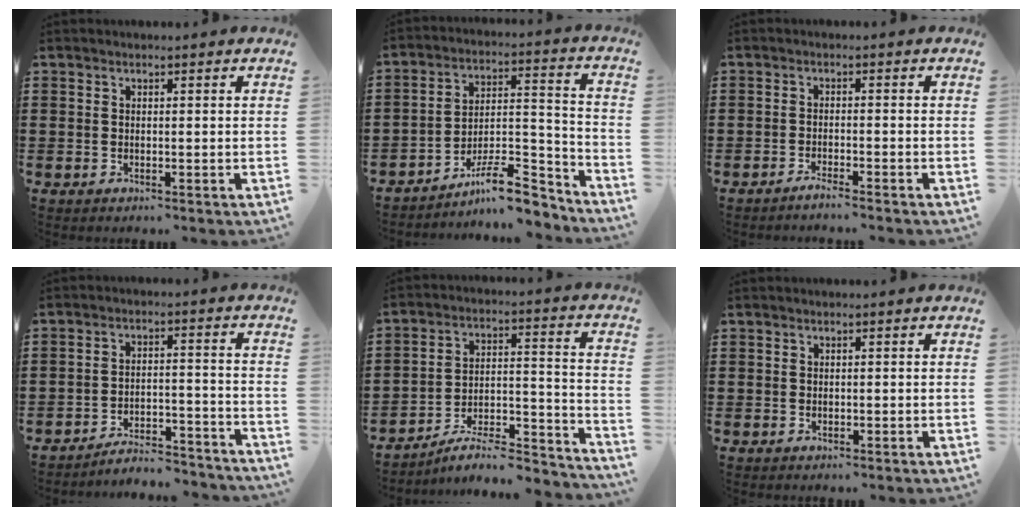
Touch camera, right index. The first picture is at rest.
{"total": 11.5, "force": [-9.0, 3.0, 6.4], "torque": [-0.089, 0.036, -0.167]}
{"total": 1.7, "force": [-1.6, -0.2, 0.6], "torque": [-0.009, 0.000, -0.030]}
{"total": 5.2, "force": [-5.1, 0.4, 1.1], "torque": [-0.021, 0.007, -0.101]}
{"total": 7.0, "force": [-6.0, 2.0, 3.1], "torque": [-0.051, 0.004, -0.115]}
{"total": 0.7, "force": [0.0, 0.6, 0.1], "torque": [-0.004, 0.004, 0.000]}